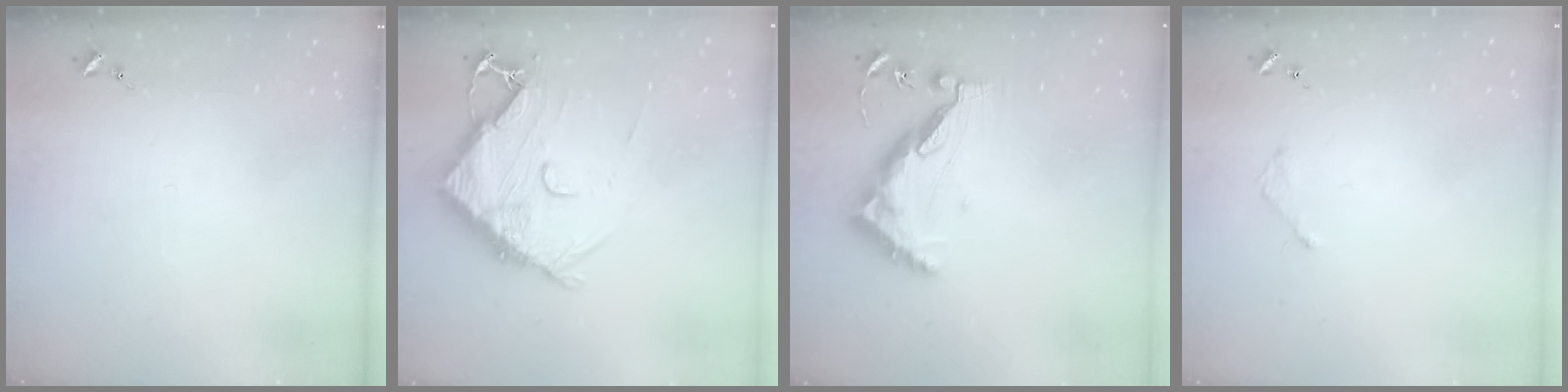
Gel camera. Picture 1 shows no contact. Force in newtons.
{"total": 13.0, "press": 12.9, "slide": 1.5}
{"total": 10.6, "press": 10.5, "slide": 0.9}
{"total": 2.0, "press": 2.0, "slide": 0.3}